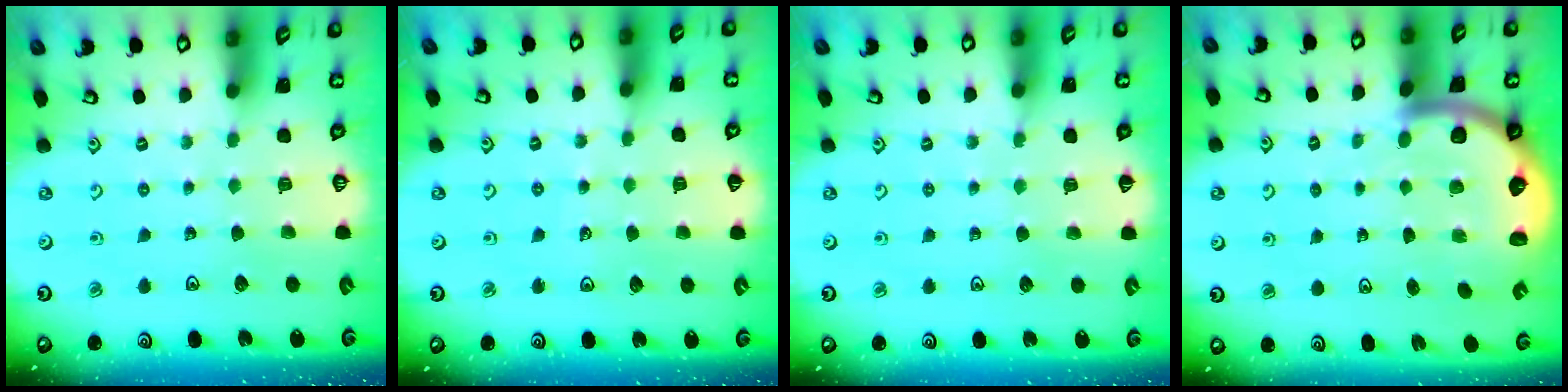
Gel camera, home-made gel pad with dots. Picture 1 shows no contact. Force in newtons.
{"total": 3.6, "press": 3.1, "slide": 1.7}
{"total": 3.4, "press": 3.4, "slide": 0.6}
{"total": 6.2, "press": 6.1, "slide": 1.2}